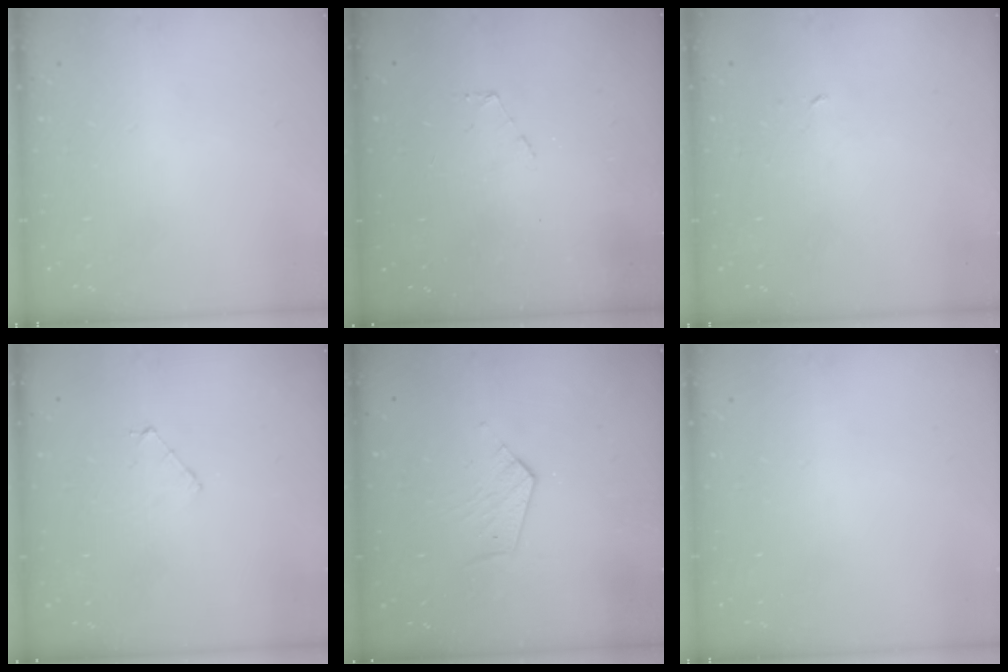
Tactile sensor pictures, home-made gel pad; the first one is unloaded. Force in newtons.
{"total": 3.5, "press": 3.5, "slide": 0.4}
{"total": 1.8, "press": 1.8, "slide": 0.1}
{"total": 3.5, "press": 3.5, "slide": 0.3}
{"total": 4.6, "press": 4.6, "slide": 0.4}
{"total": 0.0}